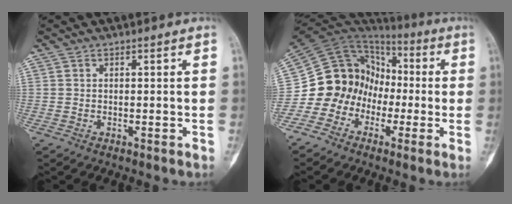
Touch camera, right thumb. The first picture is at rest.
{"total": 14.4, "force": [-4.7, 12.8, 4.7], "torque": [-0.058, 0.087, -0.087]}